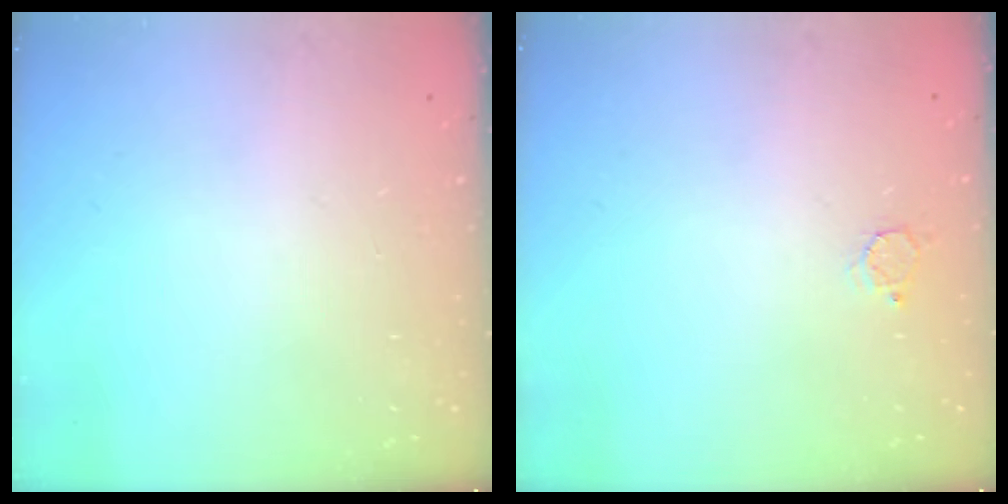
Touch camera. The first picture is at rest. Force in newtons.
{"total": 2.1, "press": 2.1, "slide": 0.2}